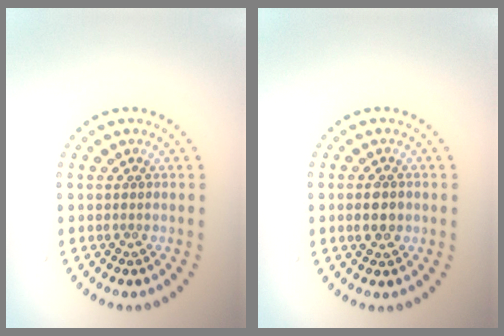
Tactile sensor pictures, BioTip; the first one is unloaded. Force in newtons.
{"total": 2.1, "press": 2.0, "slide": 0.2}